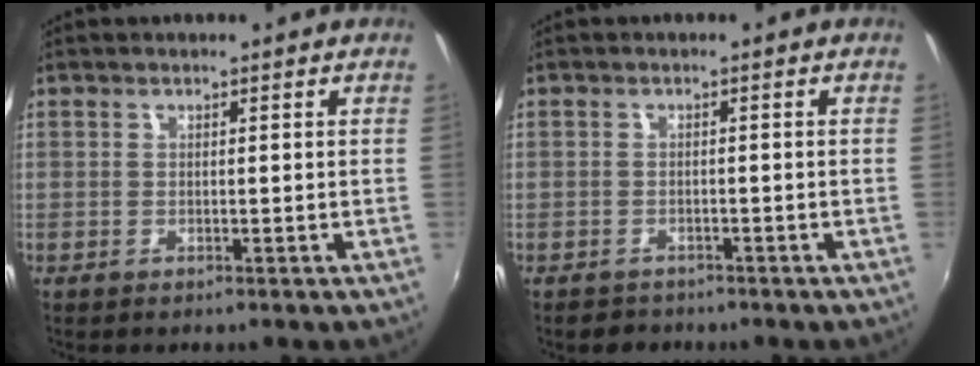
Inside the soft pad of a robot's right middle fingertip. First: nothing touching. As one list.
[{"total": 2.5, "force": [-2.0, 1.6, 0.2], "torque": [-0.011, -0.002, -0.033]}]